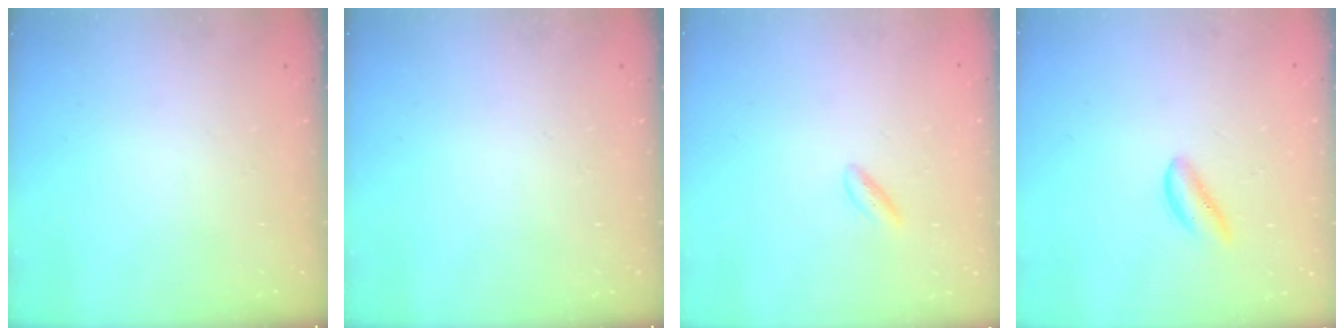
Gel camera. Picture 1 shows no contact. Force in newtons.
{"total": 0.0}
{"total": 2.3, "press": 2.0, "slide": 1.0}
{"total": 1.6, "press": 1.5, "slide": 0.3}